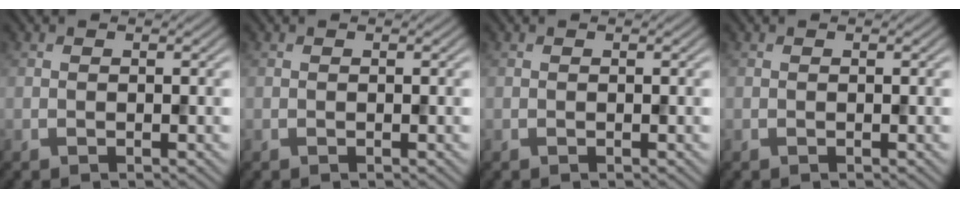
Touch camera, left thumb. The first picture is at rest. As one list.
[{"total": 0.0}, {"total": 0.0}, {"total": 0.0}]